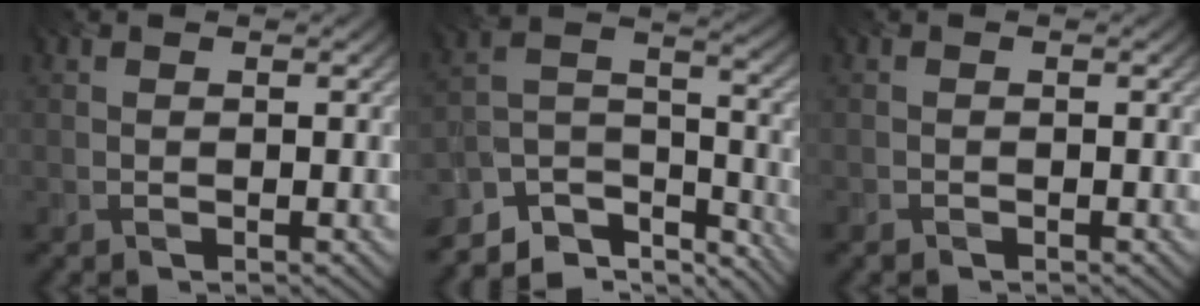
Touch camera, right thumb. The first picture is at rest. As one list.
[{"total": 10.3, "force": [-8.4, 4.1, 4.4], "torque": [-0.094, -0.003, -0.151]}, {"total": 0.5, "force": [-0.5, 0.1, 0.0], "torque": [-0.001, -0.002, -0.012]}]